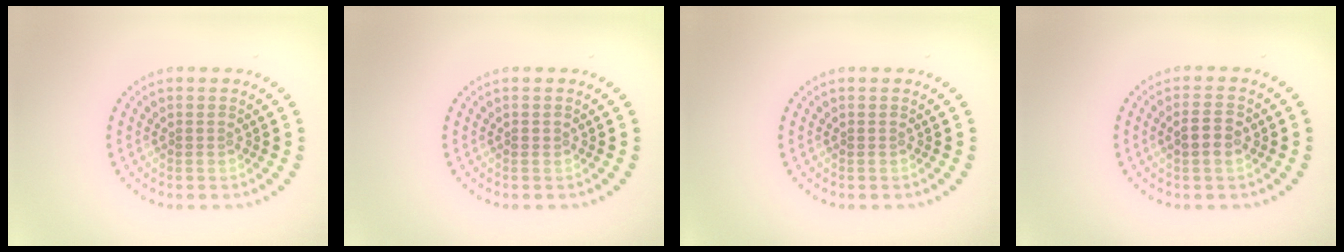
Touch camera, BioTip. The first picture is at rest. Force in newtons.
{"total": 0.6, "press": 0.6, "slide": 0.1}
{"total": 0.0}
{"total": 2.4, "press": 2.3, "slide": 0.6}